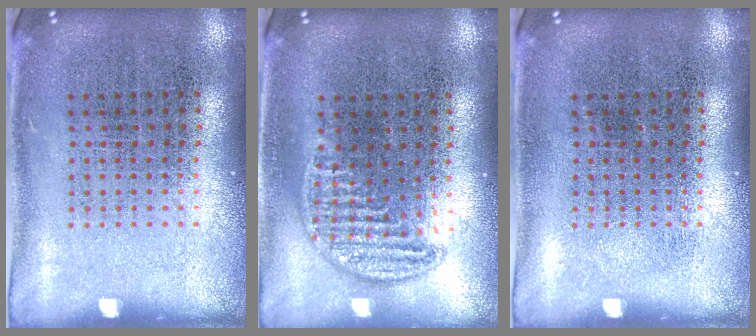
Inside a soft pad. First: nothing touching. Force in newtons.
{"total": 1.0, "press": 0.9, "slide": 0.1}
{"total": 0.0}